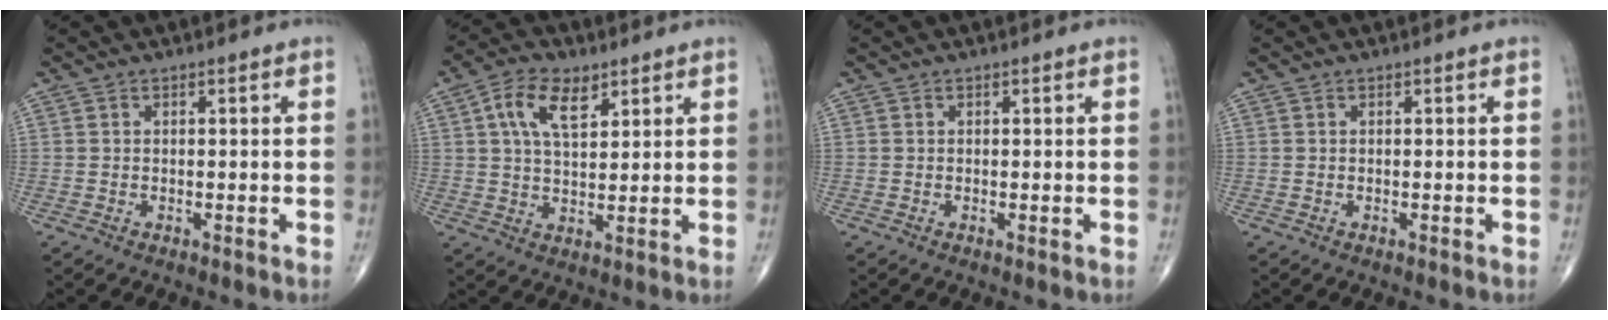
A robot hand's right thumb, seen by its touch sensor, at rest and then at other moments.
{"total": 8.8, "force": [4.0, 4.6, 6.3], "torque": [-0.104, -0.008, 0.072]}
{"total": 0.0}
{"total": 0.0}